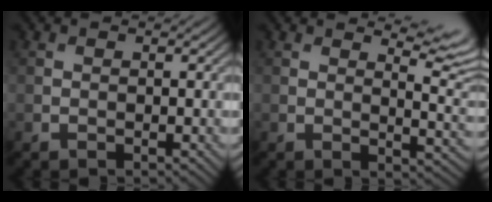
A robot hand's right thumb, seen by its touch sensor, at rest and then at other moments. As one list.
[{"total": 7.0, "force": [4.7, 1.7, 4.8], "torque": [-0.071, 0.008, 0.073]}]